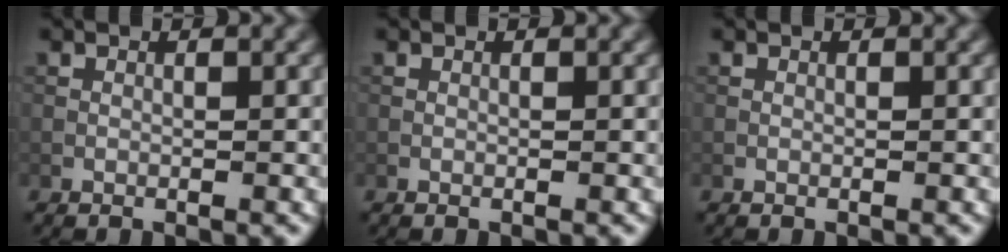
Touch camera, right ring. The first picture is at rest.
{"total": 0.0}
{"total": 0.0}